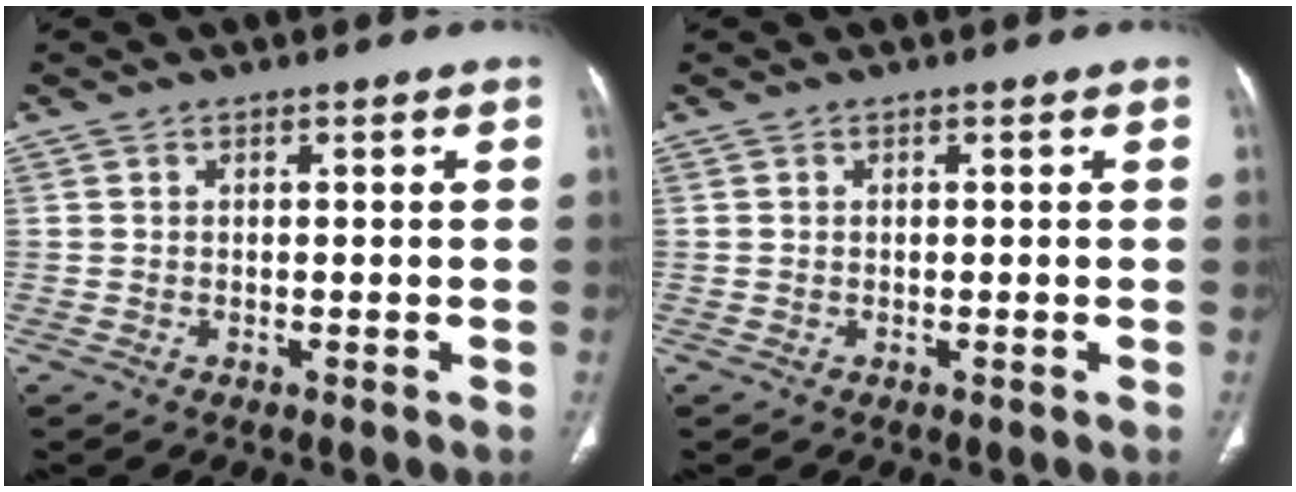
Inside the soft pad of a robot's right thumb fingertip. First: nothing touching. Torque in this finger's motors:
{"motor_torque": [-0.01, 0.00, -0.02, 0.00, 0.00]}